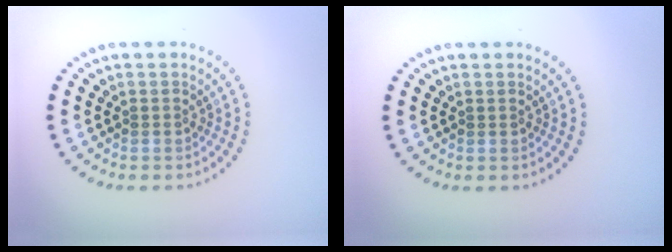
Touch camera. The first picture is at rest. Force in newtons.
{"total": 0.0}